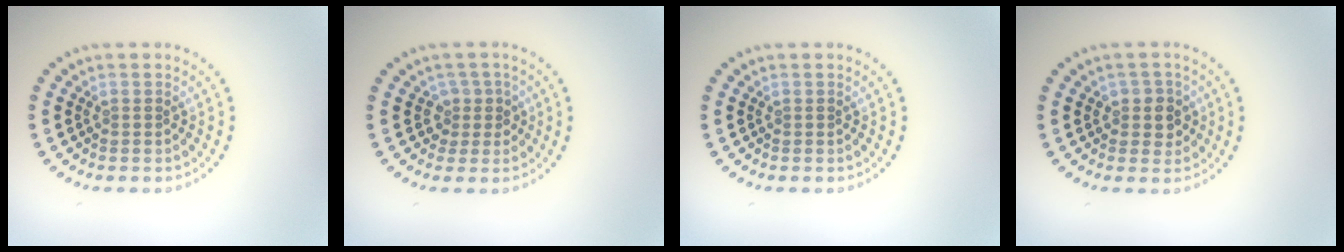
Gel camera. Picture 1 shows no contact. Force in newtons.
{"total": 2.0, "press": 1.5, "slide": 1.3}
{"total": 0.0}
{"total": 2.1, "press": 1.9, "slide": 0.9}